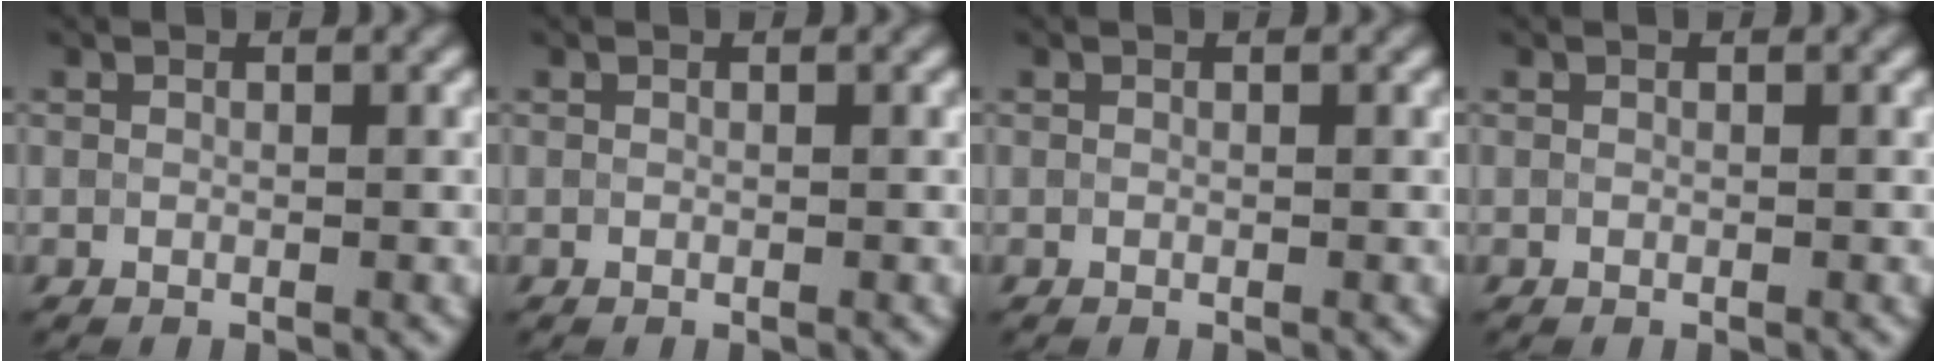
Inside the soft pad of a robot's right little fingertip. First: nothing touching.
{"total": 0.0}
{"total": 0.0}
{"total": 0.0}